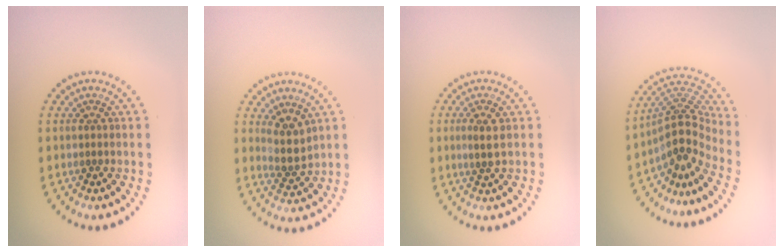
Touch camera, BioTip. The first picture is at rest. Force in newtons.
{"total": 2.5, "press": 2.0, "slide": 1.6}
{"total": 1.8, "press": 1.7, "slide": 0.6}
{"total": 4.3, "press": 2.9, "slide": 3.2}